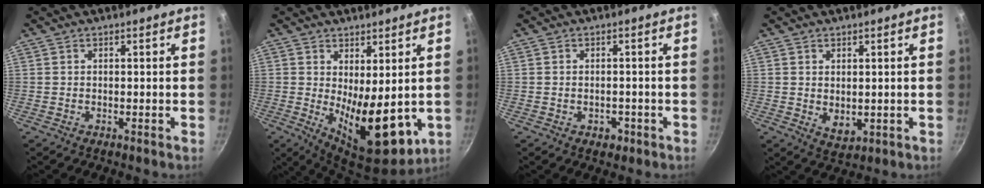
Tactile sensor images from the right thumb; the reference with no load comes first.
{"total": 12.1, "force": [0.2, 5.2, 10.9], "torque": [-0.141, -0.032, 0.020]}
{"total": 2.5, "force": [-1.1, 1.8, 1.4], "torque": [-0.015, 0.009, -0.010]}
{"total": 4.0, "force": [0.6, 2.7, 2.9], "torque": [-0.043, -0.015, 0.017]}